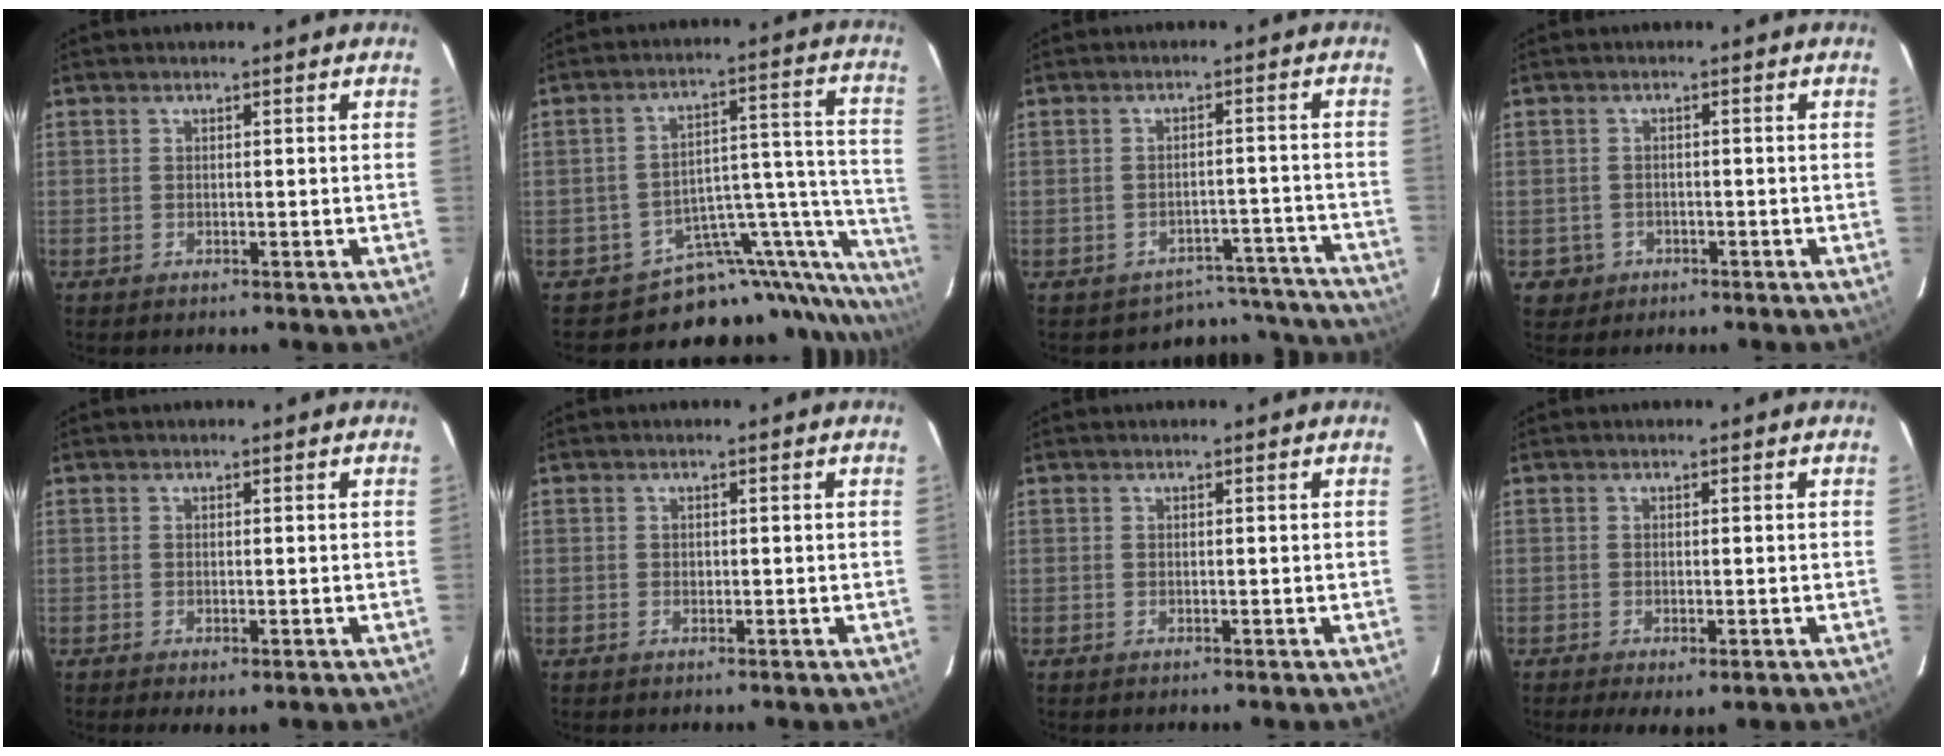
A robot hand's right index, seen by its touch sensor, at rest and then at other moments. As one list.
[{"total": 20.0, "force": [-16.8, 8.0, 7.3], "torque": [-0.055, 0.040, -0.245]}, {"total": 12.4, "force": [-11.5, 4.6, -0.3], "torque": [0.025, 0.064, -0.126]}, {"total": 3.5, "force": [-1.1, 3.3, 0.4], "torque": [-0.016, 0.008, -0.010]}, {"total": 1.5, "force": [-0.6, 0.4, 1.3], "torque": [-0.023, -0.005, -0.007]}, {"total": 0.8, "force": [-0.1, 0.7, 0.3], "torque": [-0.002, 0.001, -0.001]}, {"total": 0.0}, {"total": 3.2, "force": [-1.7, 0.9, 2.6], "torque": [-0.047, -0.015, -0.019]}]